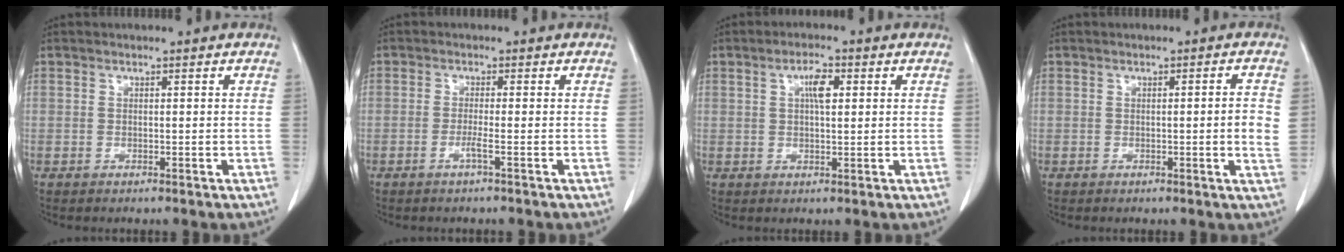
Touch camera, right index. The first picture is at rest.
{"total": 1.7, "force": [-0.8, -0.4, 1.4], "torque": [-0.027, -0.002, -0.018]}
{"total": 3.6, "force": [1.1, 1.0, 3.3], "torque": [-0.060, 0.003, 0.017]}
{"total": 3.2, "force": [0.0, 0.0, 3.2], "torque": [-0.045, -0.001, -0.002]}